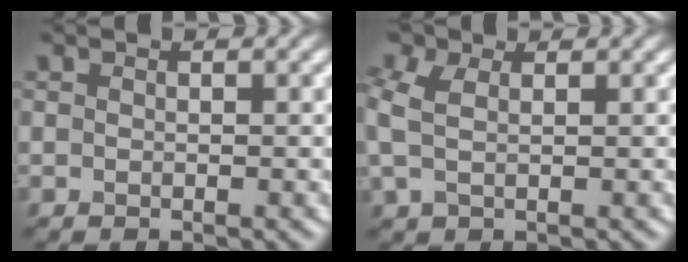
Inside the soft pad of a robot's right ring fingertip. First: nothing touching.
{"total": 3.7, "force": [1.1, 2.3, 2.7], "torque": [-0.077, 0.006, 0.019]}